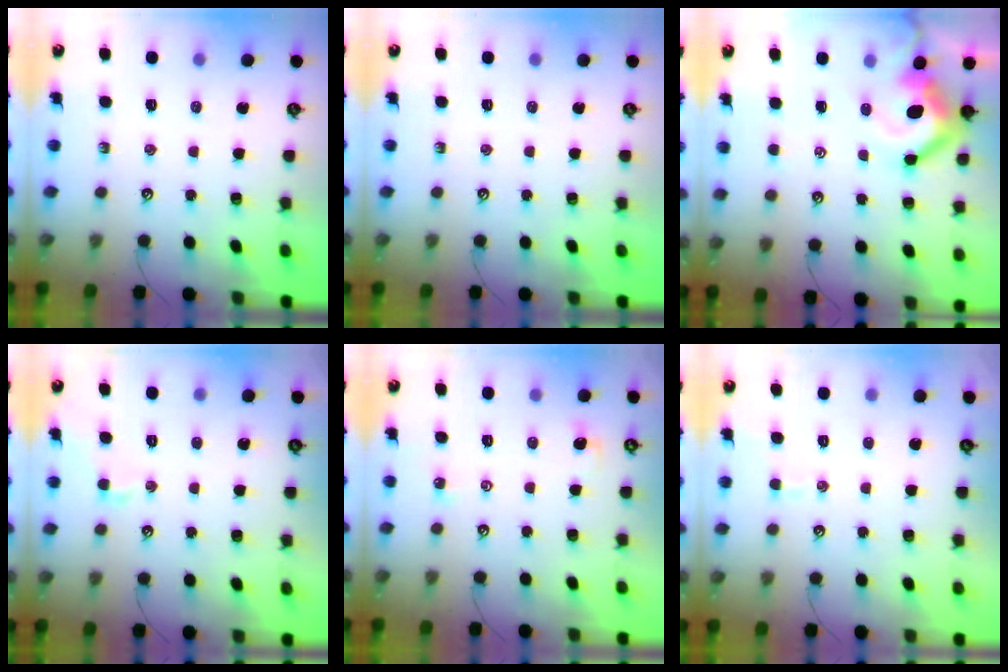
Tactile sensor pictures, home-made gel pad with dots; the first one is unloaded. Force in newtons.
{"total": 0.0}
{"total": 8.5, "press": 8.4, "slide": 1.4}
{"total": 0.6, "press": 0.4, "slide": 0.5}
{"total": 1.7, "press": 1.6, "slide": 0.5}
{"total": 0.8, "press": 0.7, "slide": 0.5}